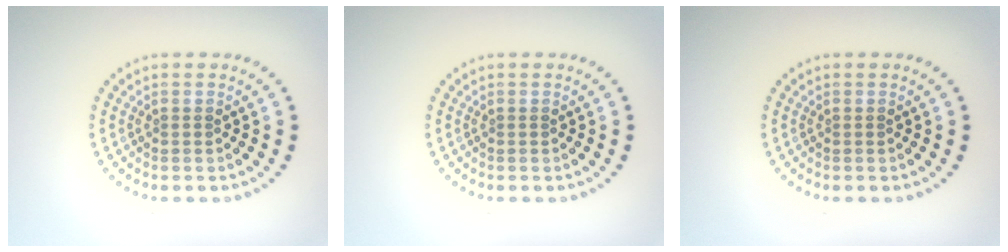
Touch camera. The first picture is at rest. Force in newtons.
{"total": 0.0}
{"total": 0.0}